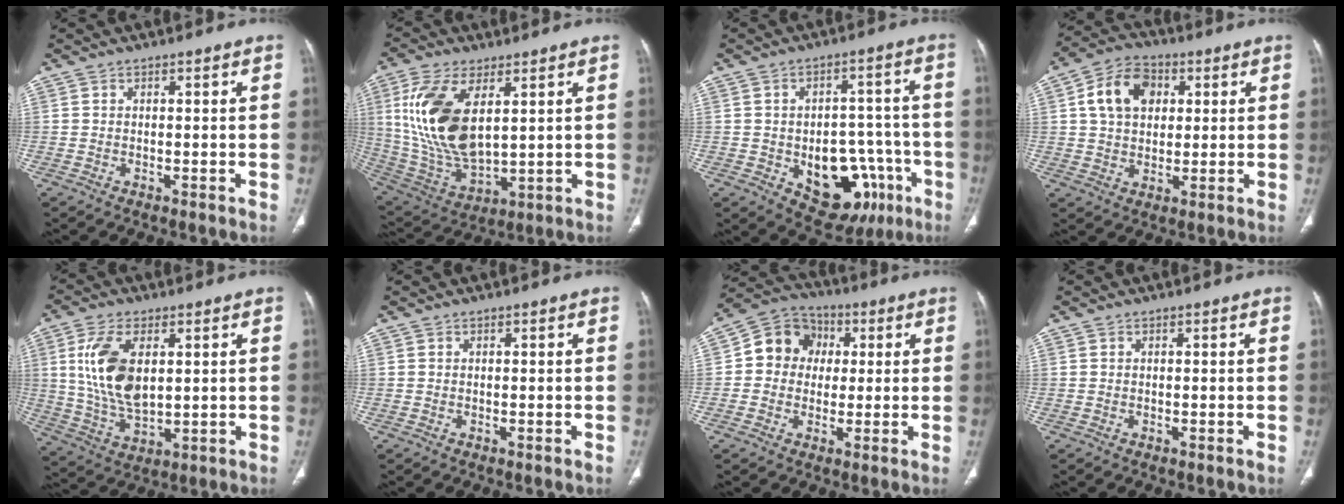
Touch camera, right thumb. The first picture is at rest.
{"total": 18.1, "force": [4.9, 8.9, 14.9], "torque": [-0.302, -0.024, 0.109]}
{"total": 16.0, "force": [-5.7, 10.1, 11.0], "torque": [-0.102, 0.037, -0.064]}
{"total": 11.2, "force": [3.0, 8.1, 7.2], "torque": [-0.106, 0.007, 0.046]}
{"total": 13.3, "force": [3.1, 7.0, 11.0], "torque": [-0.218, -0.016, 0.068]}
{"total": 0.0}
{"total": 10.2, "force": [1.1, 9.2, 4.4], "torque": [-0.043, 0.019, 0.005]}
{"total": 0.0}